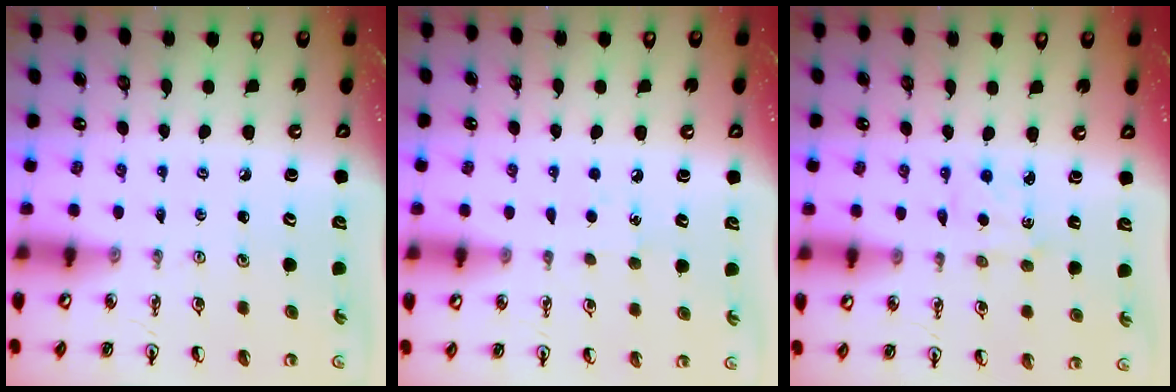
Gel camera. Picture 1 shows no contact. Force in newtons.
{"total": 4.9, "press": 4.9, "slide": 0.5}
{"total": 3.2, "press": 3.2, "slide": 0.4}